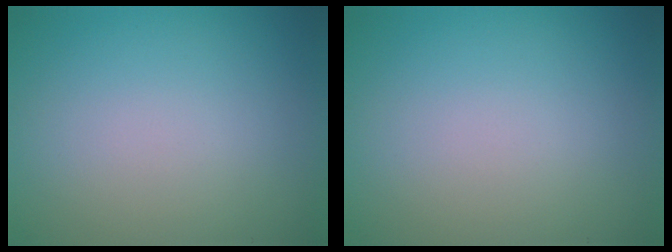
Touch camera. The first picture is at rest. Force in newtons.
{"total": 0.0}